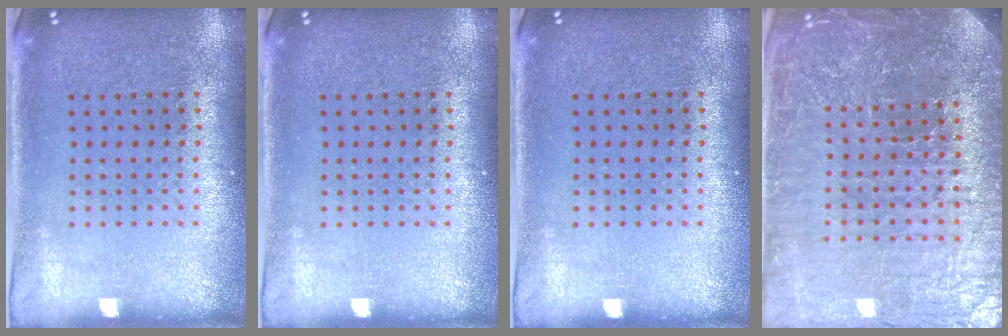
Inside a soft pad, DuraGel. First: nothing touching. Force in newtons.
{"total": 0.0}
{"total": 0.0}
{"total": 6.0, "press": 5.3, "slide": 2.8}